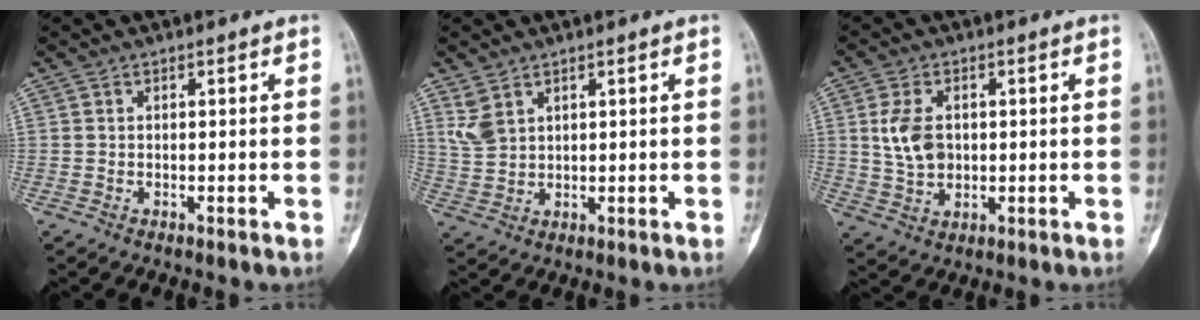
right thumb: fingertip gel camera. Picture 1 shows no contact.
{"total": 3.9, "force": [2.2, 2.3, 2.2], "torque": [-0.044, -0.006, 0.057]}
{"total": 7.1, "force": [0.7, 4.7, 5.2], "torque": [-0.094, 0.000, 0.020]}